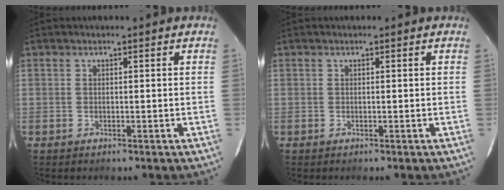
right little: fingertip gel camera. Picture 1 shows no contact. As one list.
[{"total": 0.0}]